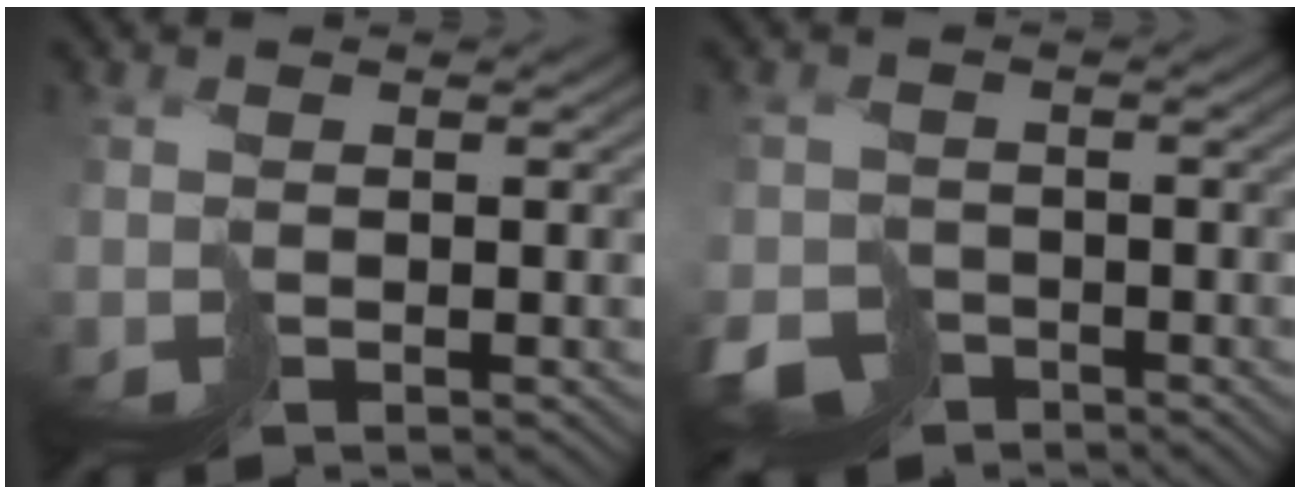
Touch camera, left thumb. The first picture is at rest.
{"total": 4.0, "force": [-3.2, 2.3, 0.7], "torque": [-0.007, -0.021, -0.050]}